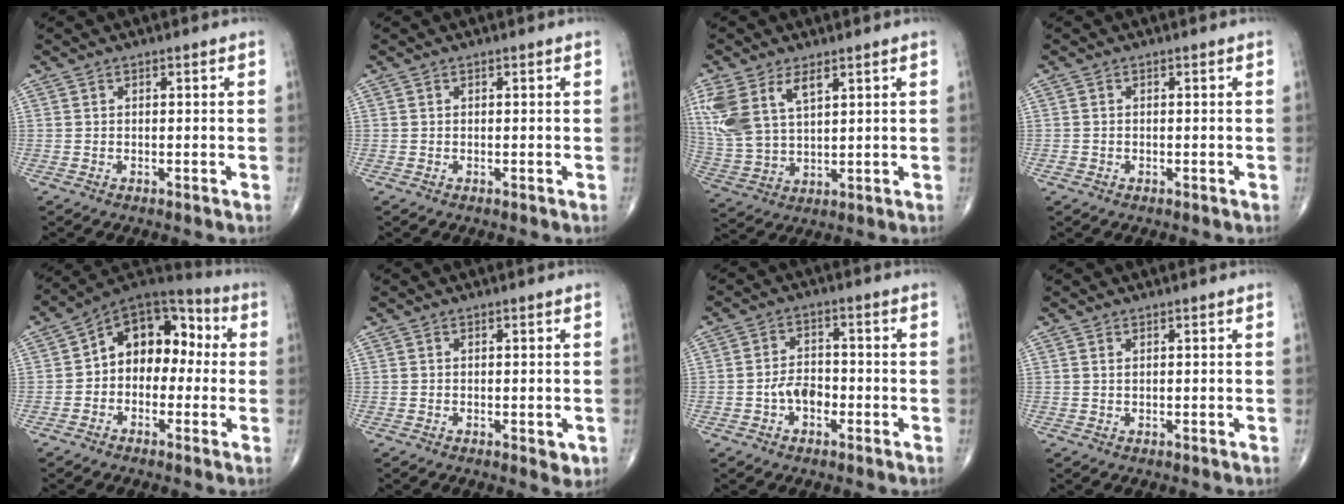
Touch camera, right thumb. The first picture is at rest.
{"total": 0.0}
{"total": 13.1, "force": [5.8, 7.1, 9.3], "torque": [-0.208, -0.010, 0.129]}
{"total": 0.7, "force": [-0.3, 0.6, 0.2], "torque": [-0.002, 0.003, -0.005]}
{"total": 13.3, "force": [0.3, 9.3, 9.5], "torque": [-0.095, 0.049, -0.015]}
{"total": 2.0, "force": [-0.5, 1.0, 1.6], "torque": [-0.011, -0.002, -0.005]}
{"total": 5.1, "force": [-1.7, 3.4, 3.4], "torque": [-0.043, 0.022, -0.035]}
{"total": 0.6, "force": [0.3, 0.2, 0.4], "torque": [-0.009, 0.002, 0.008]}